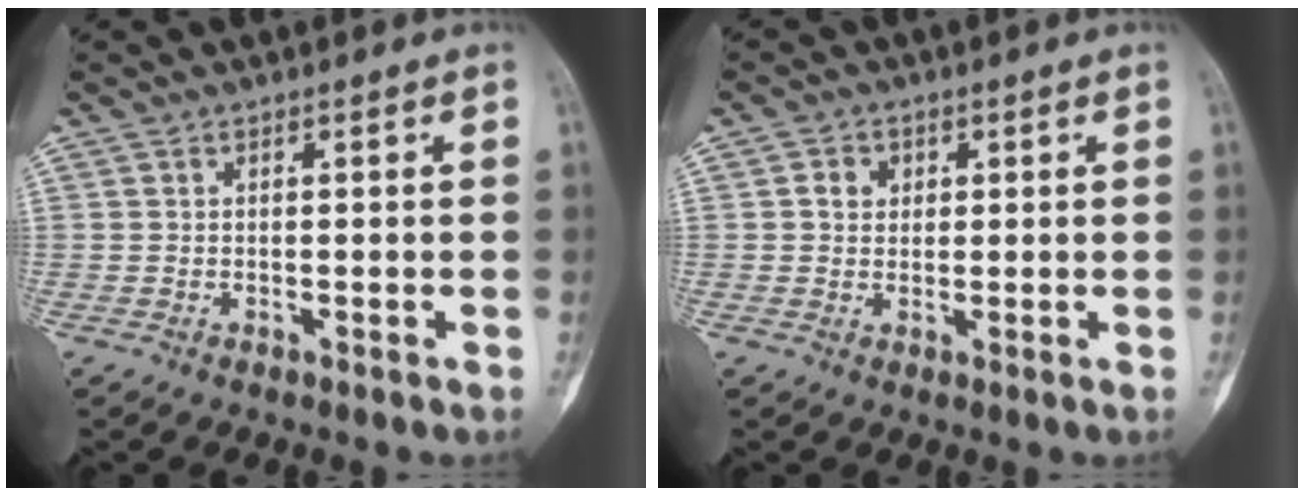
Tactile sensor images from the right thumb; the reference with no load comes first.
{"total": 3.0, "force": [0.8, 2.6, 1.2], "torque": [-0.005, 0.000, 0.011]}